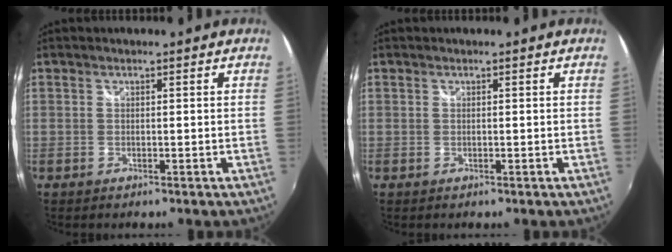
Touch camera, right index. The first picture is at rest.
{"total": 0.0}